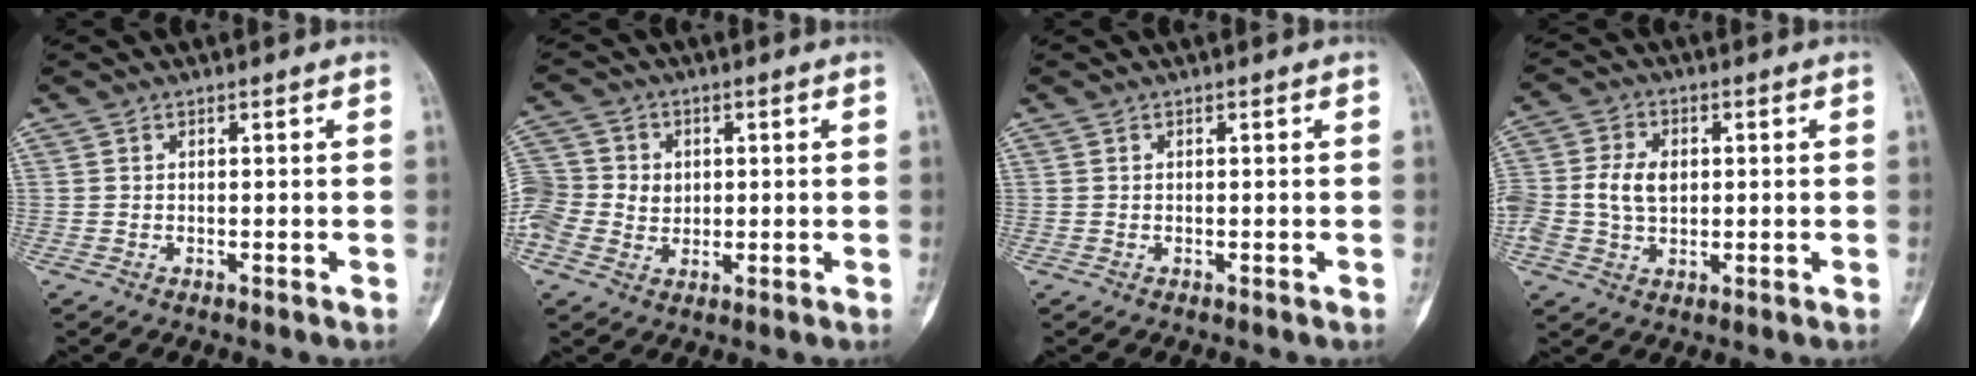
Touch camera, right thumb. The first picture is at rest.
{"total": 11.9, "force": [0.3, 10.9, 4.8], "torque": [-0.109, 0.022, 0.008]}
{"total": 0.0}
{"total": 7.9, "force": [0.2, 5.8, 5.3], "torque": [-0.107, 0.011, 0.005]}